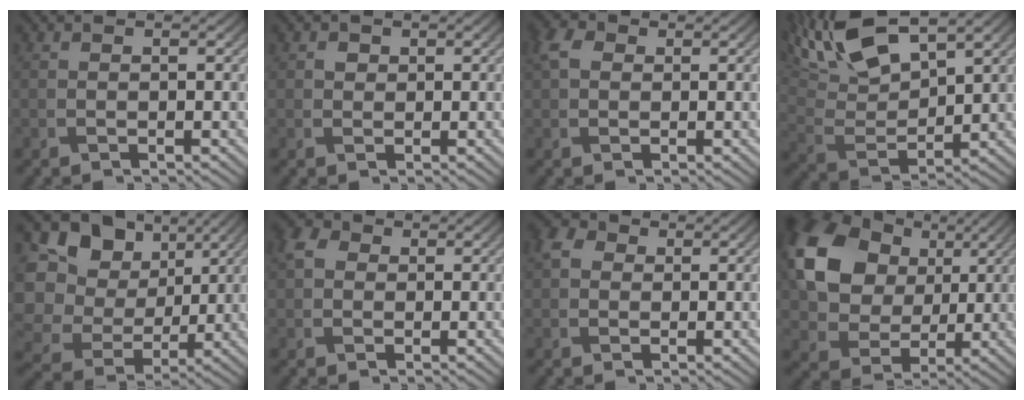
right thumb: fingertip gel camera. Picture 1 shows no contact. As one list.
[{"total": 0.9, "force": [0.0, 0.8, 0.2], "torque": [-0.003, -0.005, -0.005]}, {"total": 3.0, "force": [0.5, 2.3, 1.9], "torque": [-0.048, 0.005, 0.002]}, {"total": 13.9, "force": [9.2, 4.7, 9.3], "torque": [-0.221, 0.021, 0.167]}, {"total": 14.7, "force": [3.6, 12.3, 7.3], "torque": [-0.229, 0.012, 0.075]}, {"total": 2.8, "force": [0.3, 2.4, 1.5], "torque": [-0.038, 0.003, -0.005]}, {"total": 2.7, "force": [0.2, 2.3, 1.3], "torque": [-0.032, 0.003, -0.007]}, {"total": 14.5, "force": [4.3, 11.0, 8.5], "torque": [-0.192, 0.014, 0.070]}]